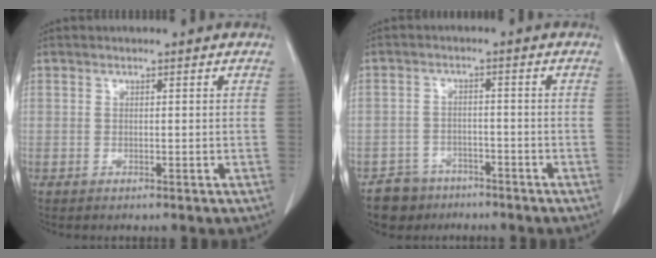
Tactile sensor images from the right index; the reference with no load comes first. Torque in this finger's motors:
{"motor_torque": [-0.29, -0.07, -0.67, -0.13]}